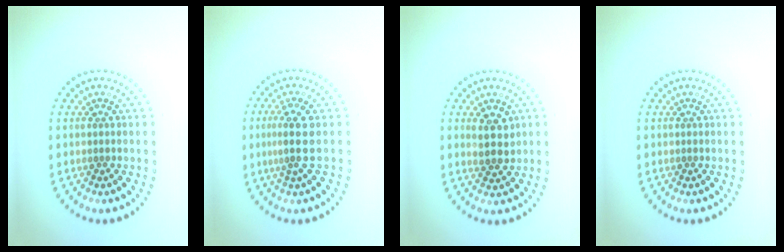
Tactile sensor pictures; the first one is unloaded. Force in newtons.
{"total": 2.9, "press": 2.5, "slide": 1.4}
{"total": 2.8, "press": 2.6, "slide": 0.9}
{"total": 0.0}